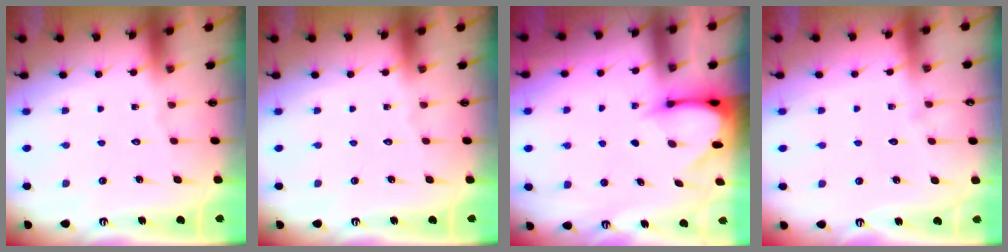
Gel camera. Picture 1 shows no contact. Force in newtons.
{"total": 0.0}
{"total": 3.5, "press": 3.5, "slide": 0.3}
{"total": 2.6, "press": 2.6, "slide": 0.3}